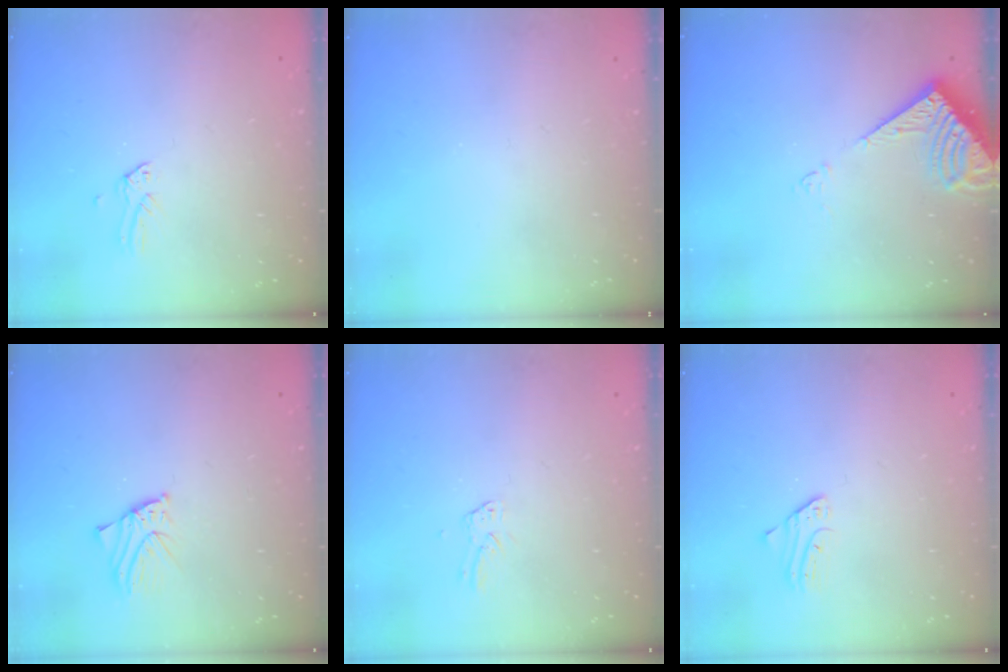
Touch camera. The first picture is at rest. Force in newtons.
{"total": 0.0}
{"total": 8.8, "press": 8.8, "slide": 0.9}
{"total": 2.4, "press": 2.4, "slide": 0.2}
{"total": 1.9, "press": 1.9, "slide": 0.1}
{"total": 2.2, "press": 2.2, "slide": 0.2}